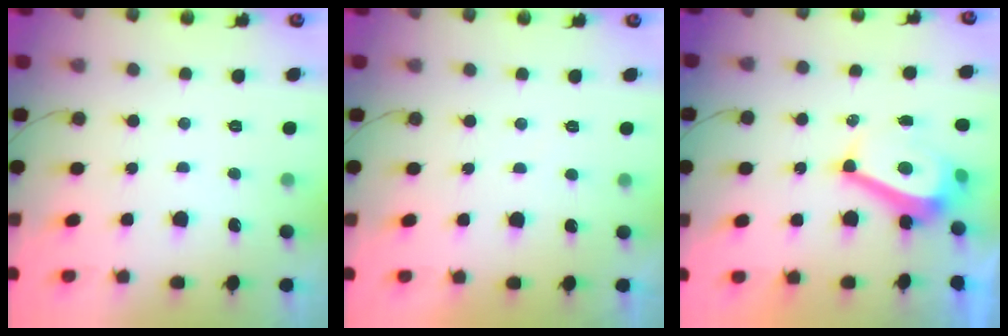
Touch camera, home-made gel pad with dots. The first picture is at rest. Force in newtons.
{"total": 0.7, "press": 0.5, "slide": 0.5}
{"total": 8.3, "press": 8.3, "slide": 0.5}